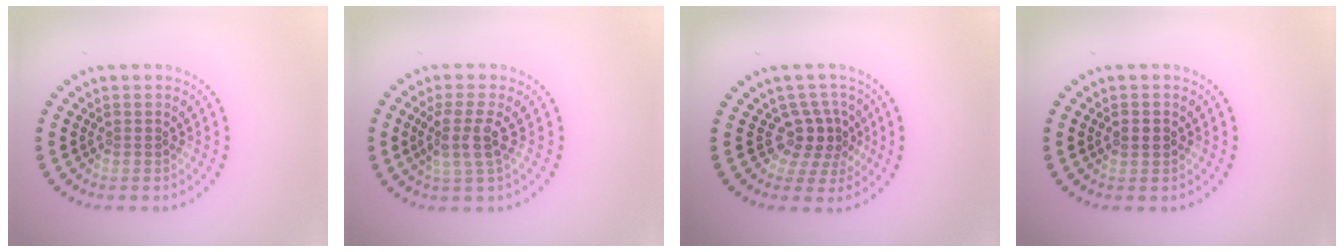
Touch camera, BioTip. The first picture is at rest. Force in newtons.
{"total": 3.1, "press": 2.4, "slide": 1.9}
{"total": 3.0, "press": 2.2, "slide": 2.1}
{"total": 1.6, "press": 1.6, "slide": 0.1}